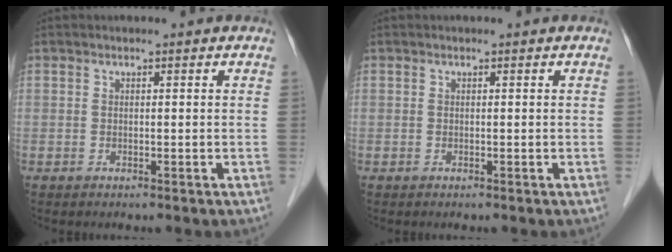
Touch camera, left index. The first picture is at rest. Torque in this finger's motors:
{"motor_torque": [0.00, 0.00, 0.00, 0.00]}